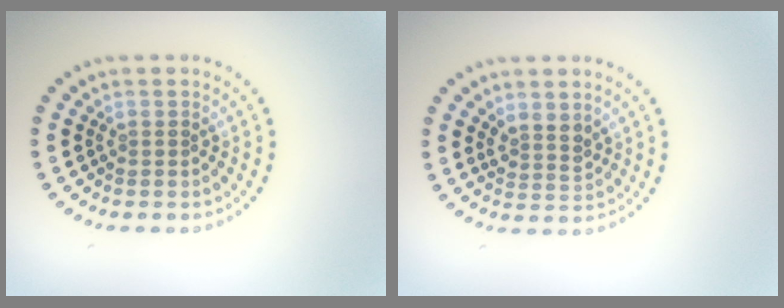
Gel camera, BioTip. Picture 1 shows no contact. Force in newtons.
{"total": 2.0, "press": 1.6, "slide": 1.1}